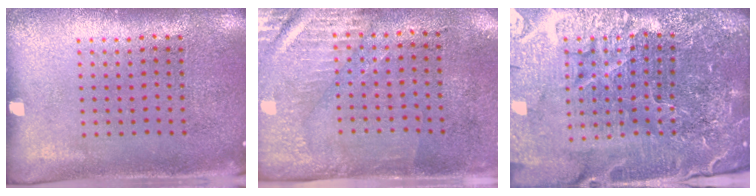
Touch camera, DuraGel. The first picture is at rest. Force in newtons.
{"total": 3.0, "press": 2.5, "slide": 1.6}
{"total": 6.7, "press": 5.8, "slide": 3.2}